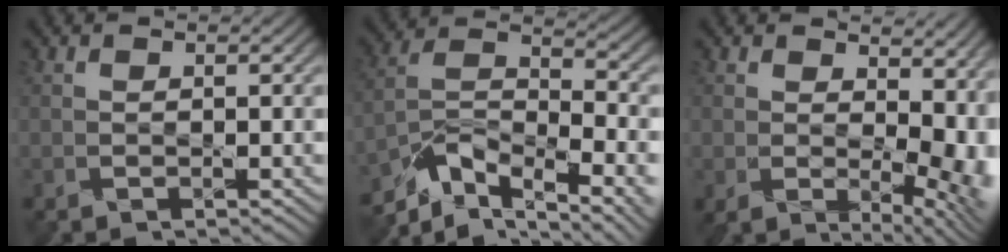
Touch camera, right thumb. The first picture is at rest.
{"total": 11.0, "force": [-7.1, 4.3, 7.2], "torque": [-0.128, -0.003, -0.144]}
{"total": 10.6, "force": [1.3, 6.4, 8.4], "torque": [-0.106, -0.027, 0.053]}